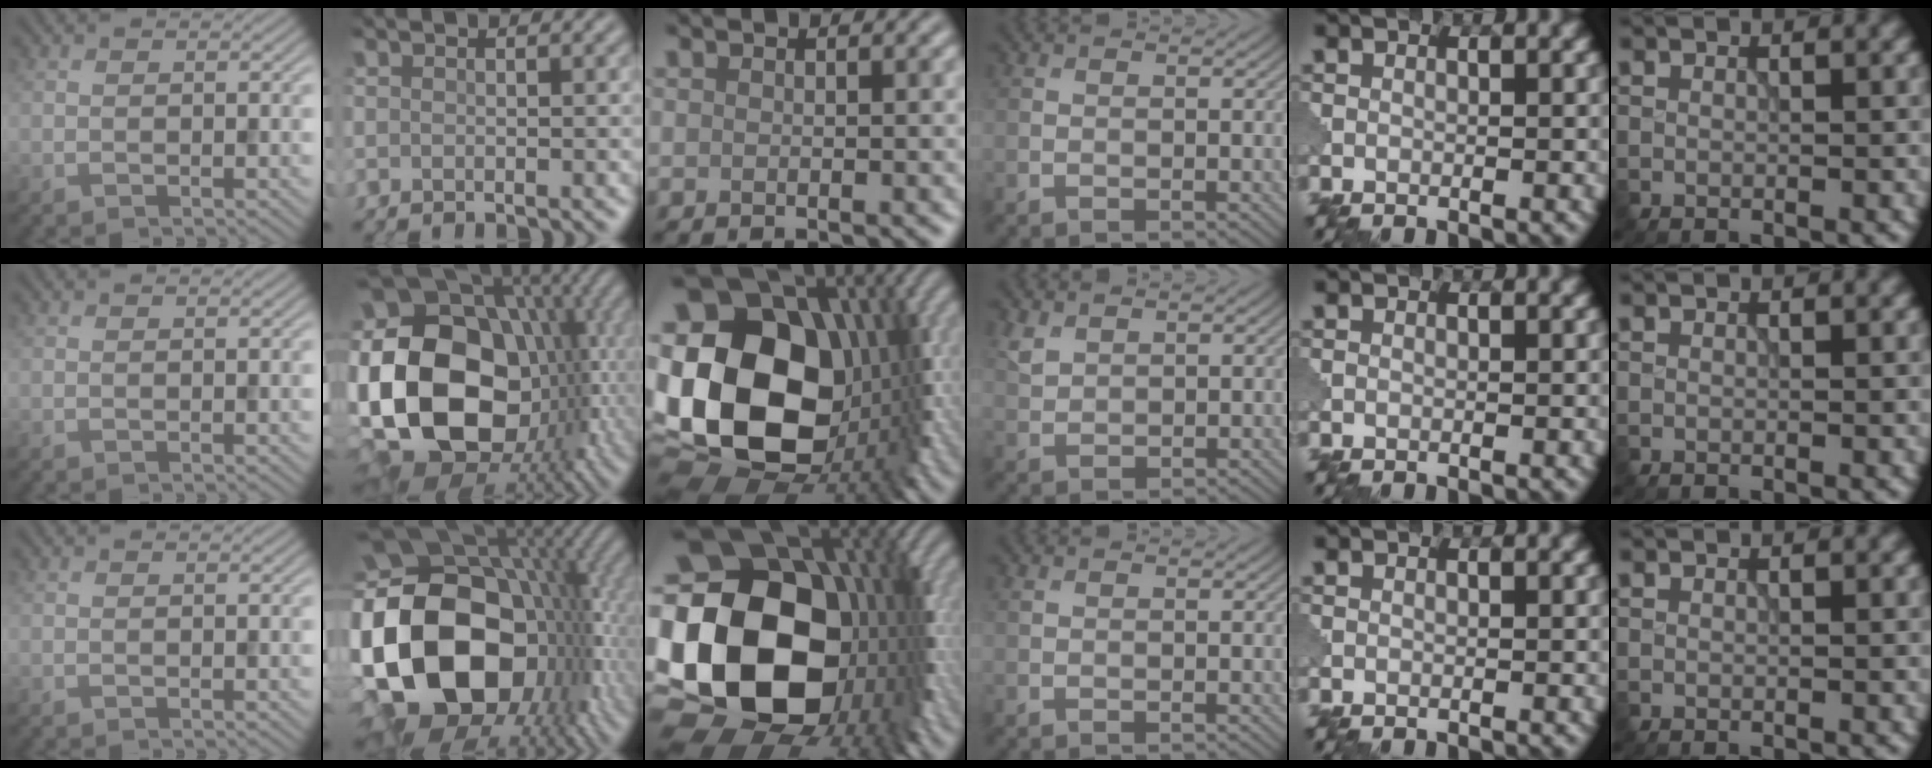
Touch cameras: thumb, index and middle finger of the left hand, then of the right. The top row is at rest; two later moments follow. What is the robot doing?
{"motion": "disassemble", "object": "puzzle pieces"}